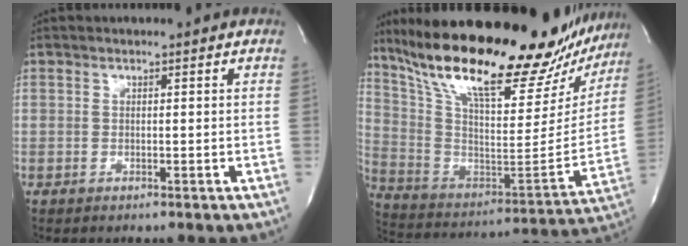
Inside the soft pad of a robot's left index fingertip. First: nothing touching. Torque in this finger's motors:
{"motor_torque": [1.37, -0.77, 0.51, 0.21]}